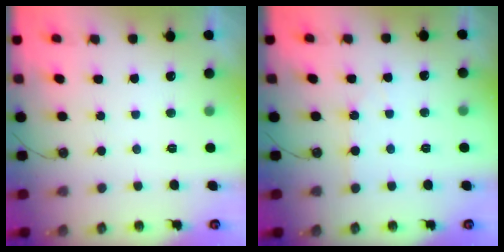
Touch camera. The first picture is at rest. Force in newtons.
{"total": 3.2, "press": 3.2, "slide": 0.5}